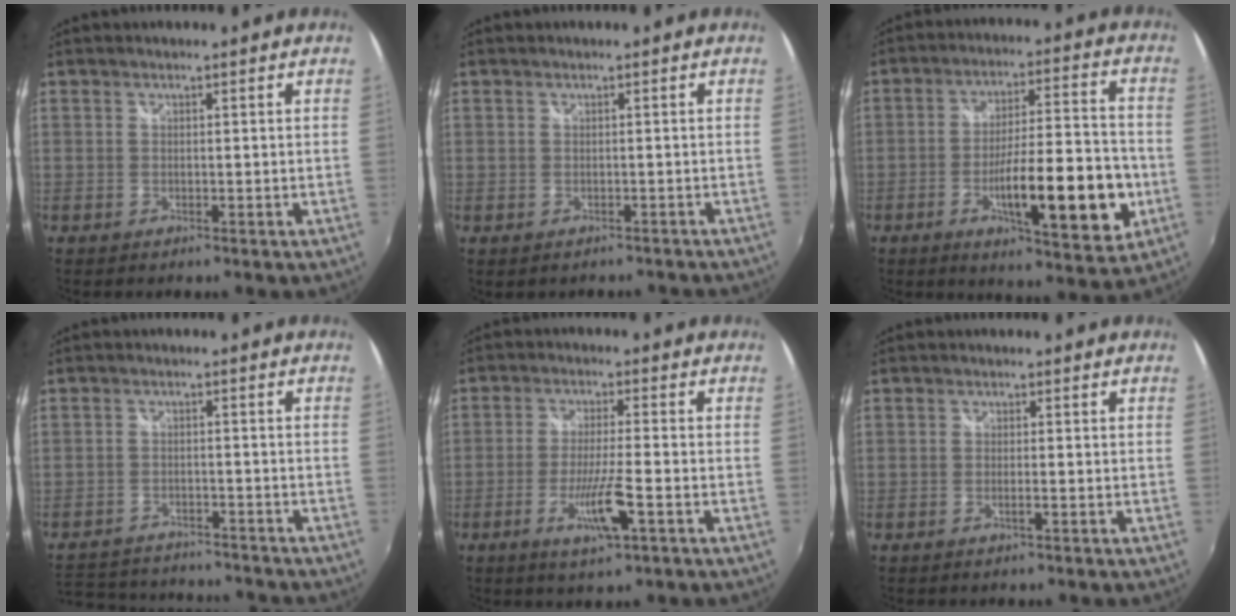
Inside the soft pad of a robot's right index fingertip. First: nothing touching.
{"total": 2.5, "force": [-1.7, 1.7, 0.7], "torque": [-0.011, -0.003, -0.019]}
{"total": 17.2, "force": [-5.3, 3.9, 15.9], "torque": [-0.253, -0.010, -0.071]}
{"total": 14.1, "force": [-12.4, 4.9, 4.6], "torque": [-0.118, 0.019, -0.179]}
{"total": 8.2, "force": [-3.4, 0.6, 7.5], "torque": [-0.145, -0.014, -0.061]}
{"total": 1.4, "force": [-0.5, -0.1, 1.3], "torque": [-0.023, -0.001, -0.010]}